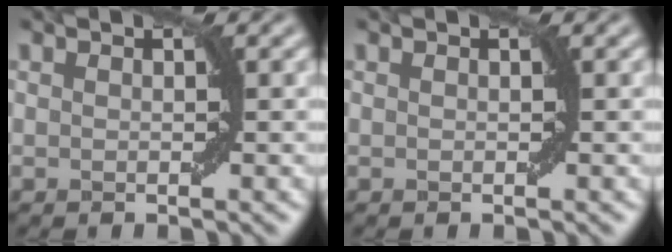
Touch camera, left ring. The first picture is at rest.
{"total": 0.0}